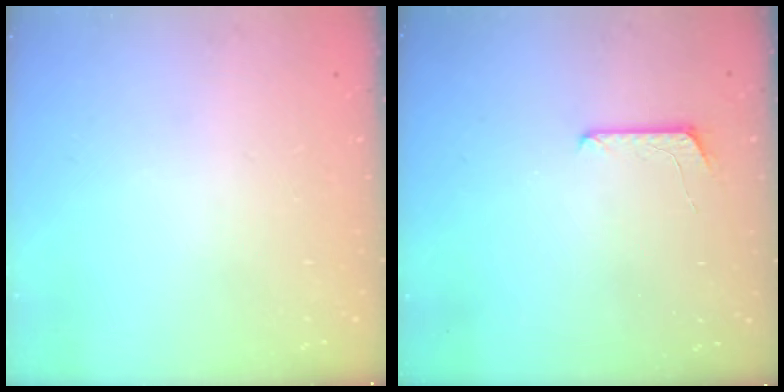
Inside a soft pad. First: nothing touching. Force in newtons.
{"total": 6.1, "press": 6.1, "slide": 0.5}